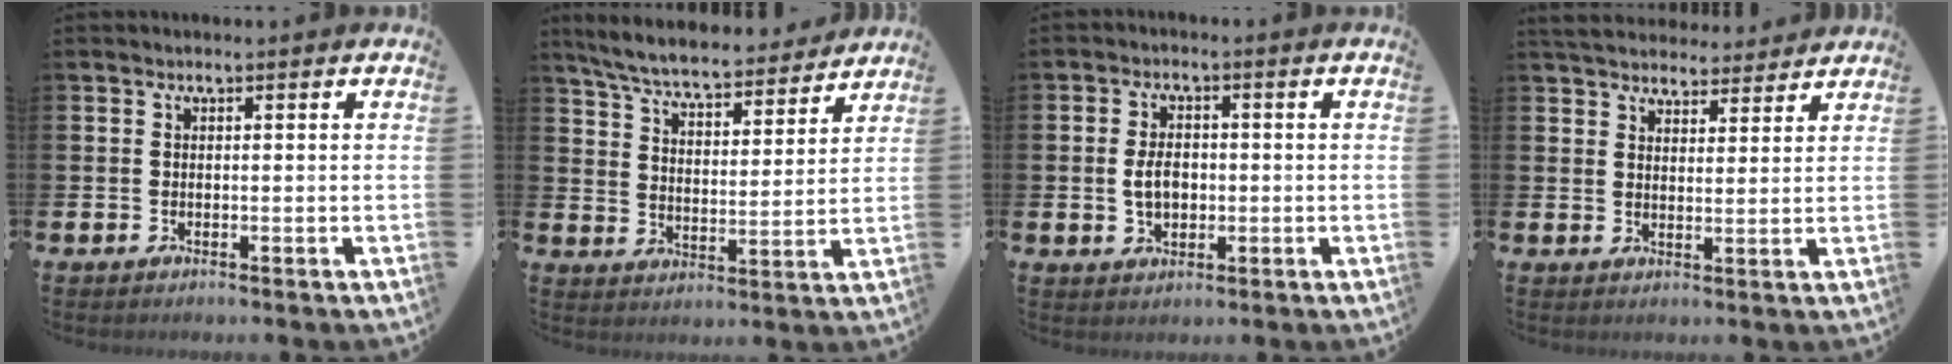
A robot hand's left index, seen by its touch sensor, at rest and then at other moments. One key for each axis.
{"total": 6.8, "fx": 6.5, "fy": 1.0, "fz": 2.0, "tx": -0.070, "ty": -0.043, "tz": 0.112}
{"total": 3.9, "fx": -0.2, "fy": 2.6, "fz": 2.9, "tx": -0.033, "ty": -0.001, "tz": -0.011}
{"total": 4.7, "fx": 4.6, "fy": 1.2, "fz": 0.2, "tx": -0.016, "ty": -0.024, "tz": 0.083}